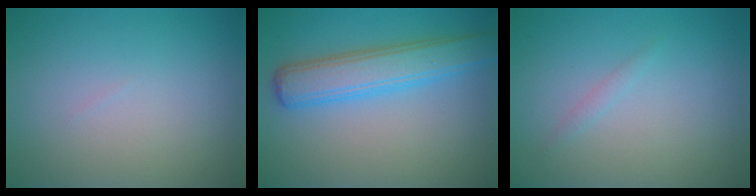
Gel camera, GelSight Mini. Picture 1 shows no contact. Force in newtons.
{"total": 5.1, "press": 5.1, "slide": 0.1}
{"total": 0.6, "press": 0.6, "slide": 0.0}